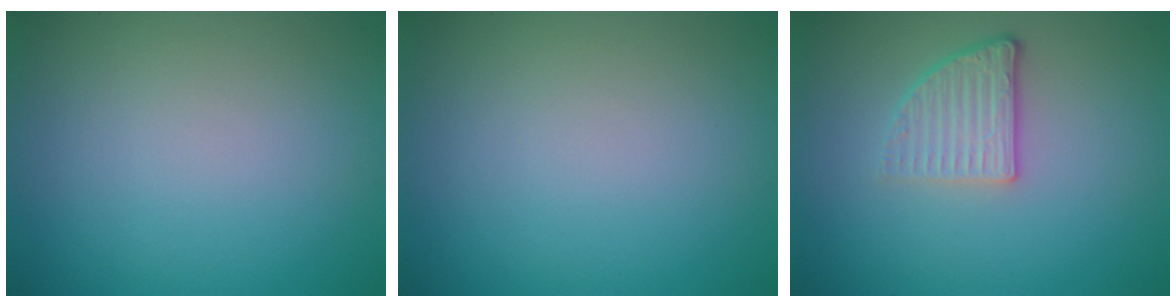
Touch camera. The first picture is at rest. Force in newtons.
{"total": 0.0}
{"total": 3.0, "press": 2.3, "slide": 1.8}